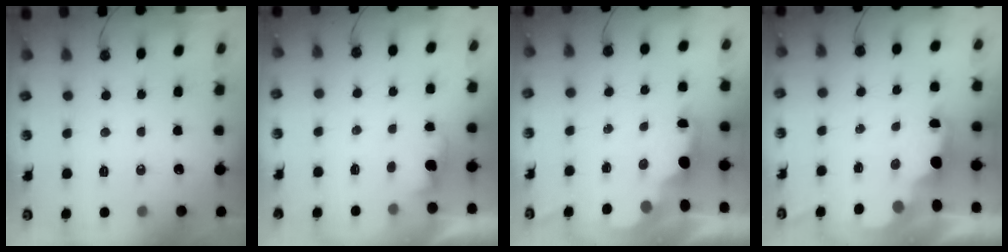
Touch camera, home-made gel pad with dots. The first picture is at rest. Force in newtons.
{"total": 1.4, "press": 1.1, "slide": 0.8}
{"total": 2.1, "press": 1.9, "slide": 0.8}
{"total": 2.1, "press": 1.9, "slide": 0.8}